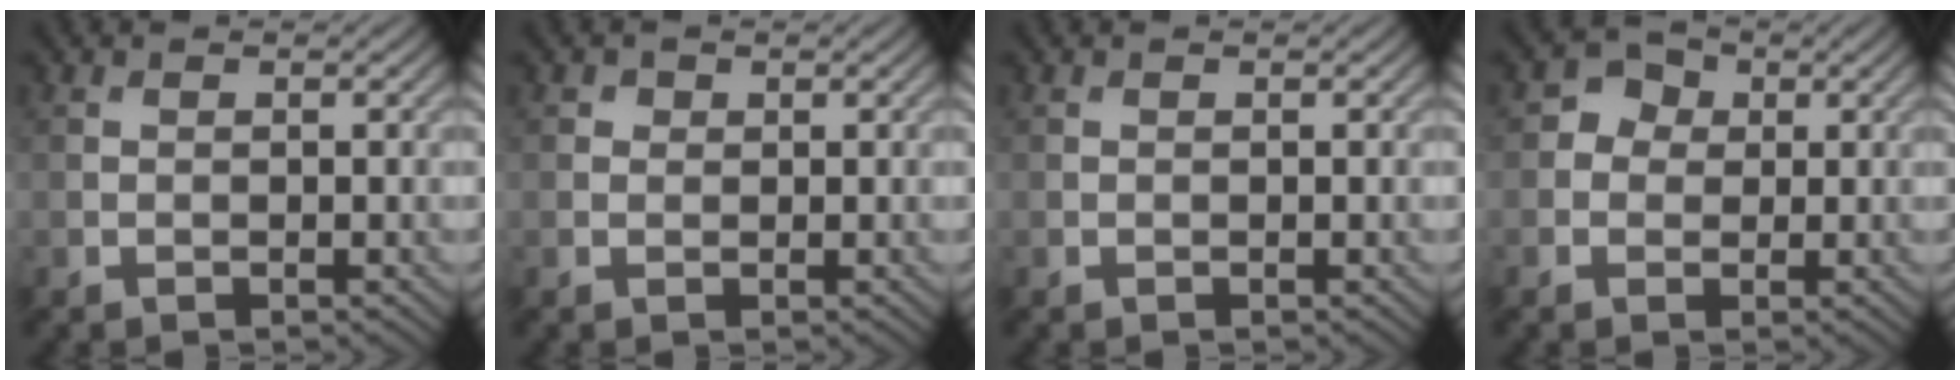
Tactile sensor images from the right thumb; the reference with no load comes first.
{"total": 0.8, "force": [0.3, 0.7, 0.2], "torque": [0.001, -0.003, 0.002]}
{"total": 0.0}
{"total": 2.6, "force": [0.2, 2.5, 0.9], "torque": [-0.013, 0.004, -0.003]}